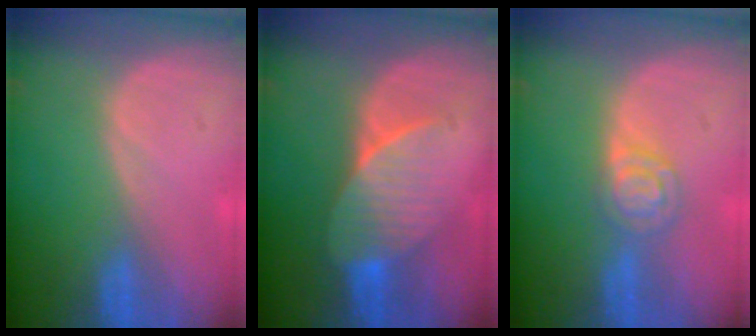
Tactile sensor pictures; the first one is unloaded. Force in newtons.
{"total": 7.2, "press": 6.6, "slide": 2.8}
{"total": 4.6, "press": 4.2, "slide": 1.9}